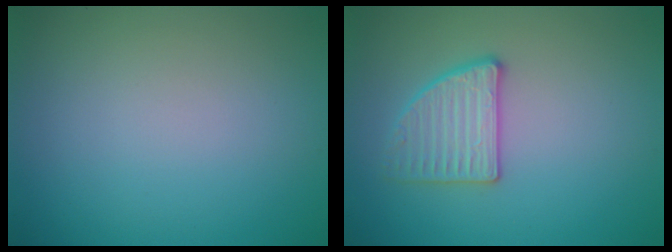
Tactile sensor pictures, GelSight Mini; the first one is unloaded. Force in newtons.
{"total": 2.8, "press": 2.8, "slide": 0.3}